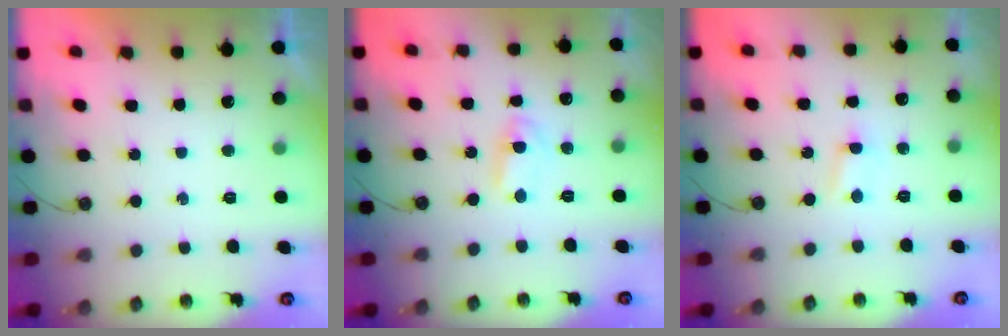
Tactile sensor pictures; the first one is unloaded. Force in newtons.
{"total": 1.9, "press": 1.9, "slide": 0.2}
{"total": 2.0, "press": 2.0, "slide": 0.3}